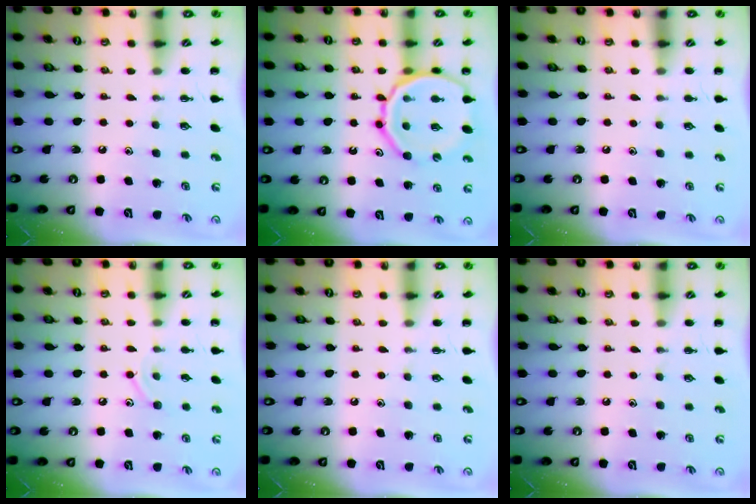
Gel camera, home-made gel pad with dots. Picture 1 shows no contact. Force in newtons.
{"total": 16.0, "press": 15.8, "slide": 2.4}
{"total": 0.0}
{"total": 8.3, "press": 7.9, "slide": 2.3}
{"total": 0.0}
{"total": 0.0}